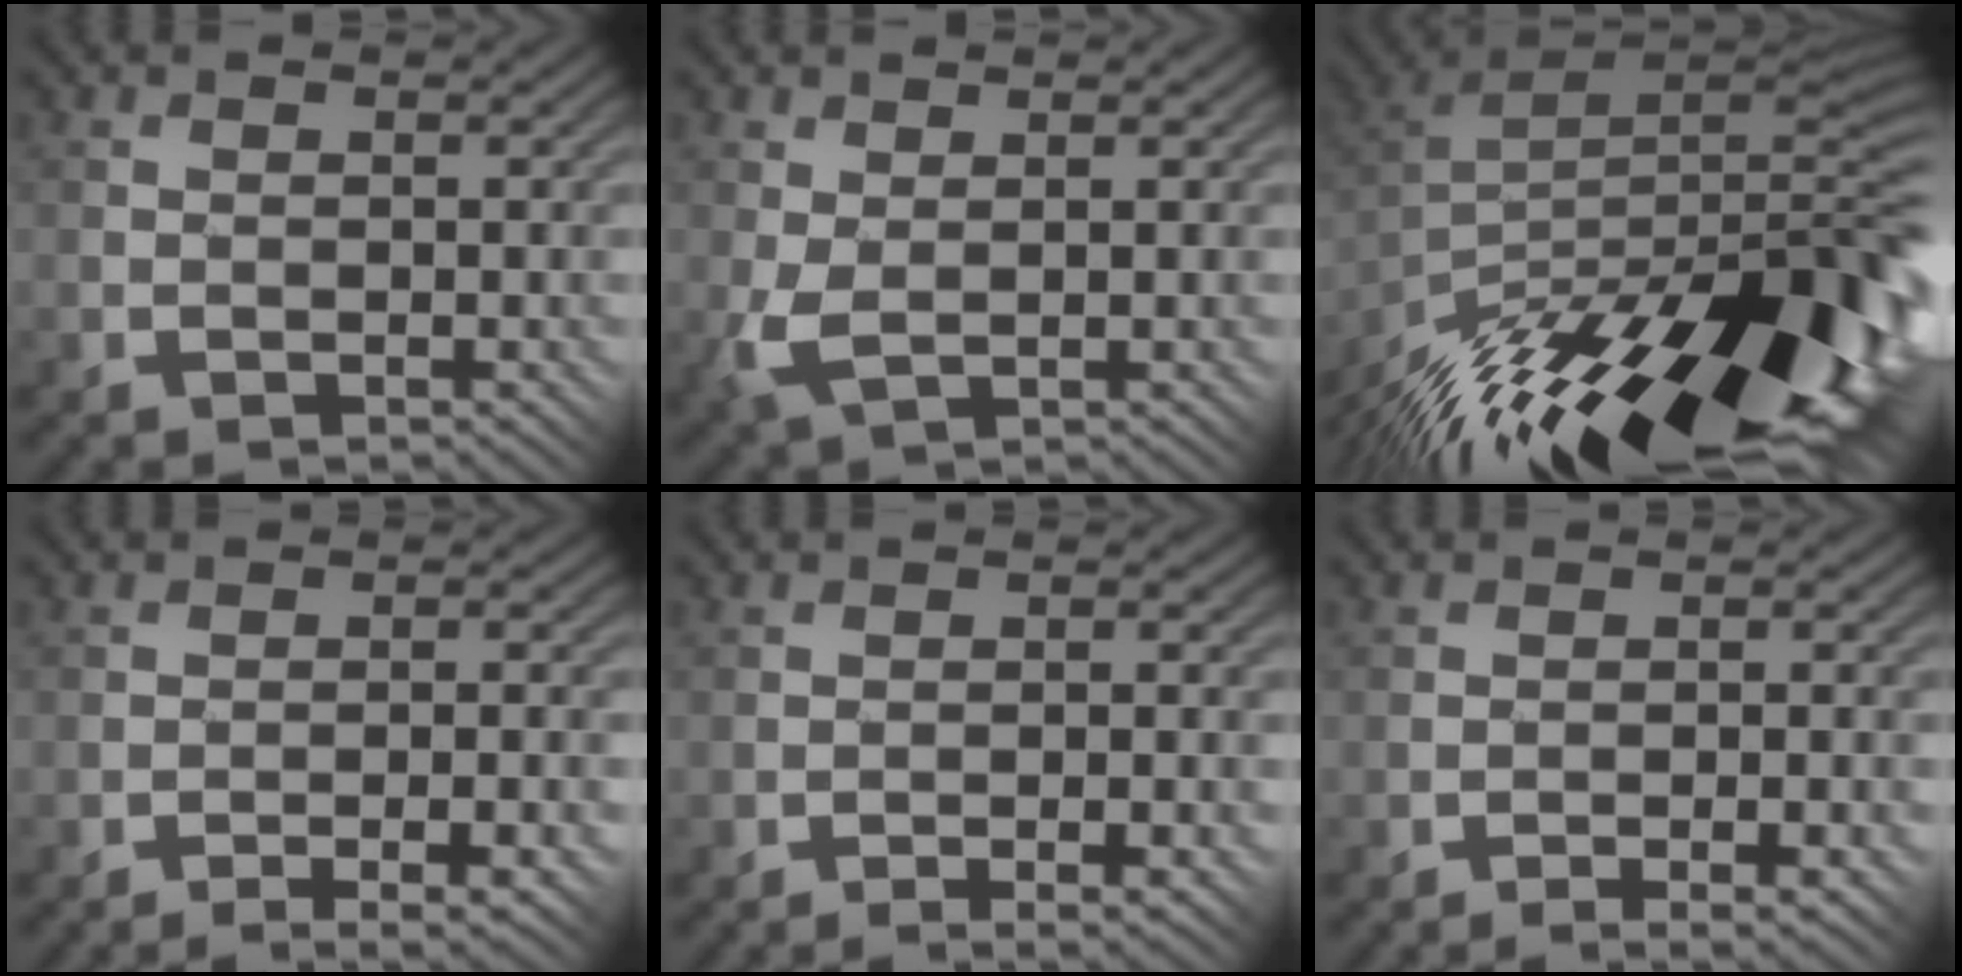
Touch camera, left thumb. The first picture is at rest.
{"total": 3.2, "force": [-0.2, 1.7, 2.7], "torque": [-0.076, -0.006, -0.001]}
{"total": 16.8, "force": [-10.4, 4.7, 12.4], "torque": [-0.199, 0.025, -0.173]}
{"total": 6.0, "force": [-3.9, 1.3, 4.4], "torque": [-0.064, 0.016, -0.048]}
{"total": 4.7, "force": [-3.0, 1.4, 3.3], "torque": [-0.043, 0.014, -0.035]}
{"total": 5.3, "force": [-3.3, 1.4, 3.8], "torque": [-0.053, 0.015, -0.041]}